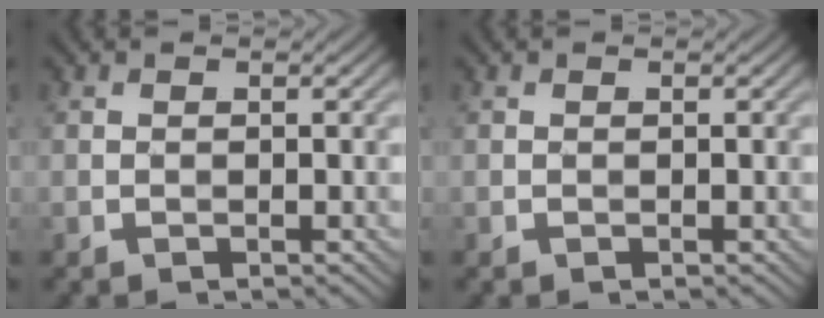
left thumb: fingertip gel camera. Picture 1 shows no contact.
{"total": 0.0}